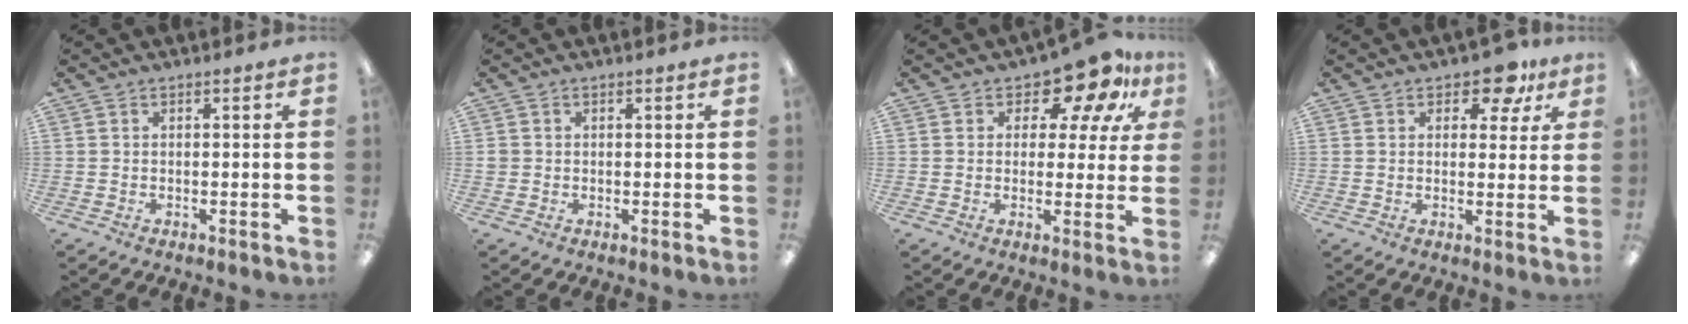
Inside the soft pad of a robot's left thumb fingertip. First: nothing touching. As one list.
[{"total": 1.0, "force": [0.0, 1.0, 0.2], "torque": [-0.004, 0.004, -0.002]}, {"total": 10.6, "force": [7.5, 5.1, 5.5], "torque": [-0.082, -0.051, 0.132]}, {"total": 7.5, "force": [4.8, 3.9, 4.3], "torque": [-0.039, -0.022, 0.078]}]